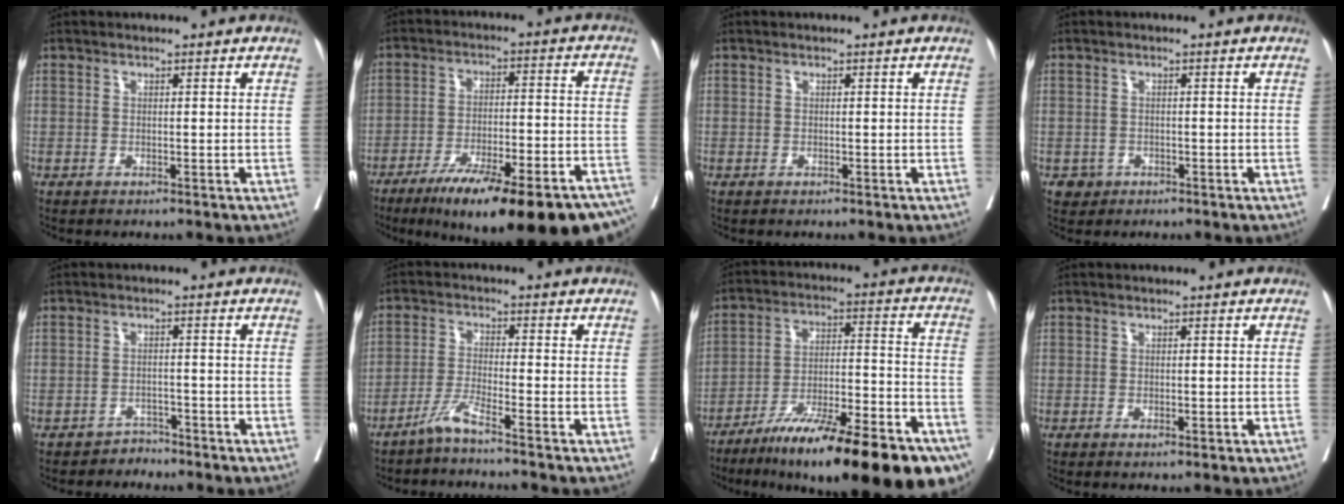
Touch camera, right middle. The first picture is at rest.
{"total": 25.7, "force": [-18.8, 4.1, 16.9], "torque": [-0.180, -0.006, -0.268]}
{"total": 0.0}
{"total": 1.6, "force": [-0.8, 1.4, 0.1], "torque": [0.002, 0.006, -0.011]}
{"total": 1.8, "force": [-1.5, 0.8, -0.7], "torque": [0.014, 0.004, -0.023]}
{"total": 3.3, "force": [-2.7, -0.8, 1.8], "torque": [-0.037, -0.010, -0.061]}
{"total": 26.7, "force": [-18.7, 4.3, 18.6], "torque": [-0.215, -0.005, -0.291]}
{"total": 1.4, "force": [-0.4, 0.6, 1.2], "torque": [-0.020, -0.003, -0.001]}